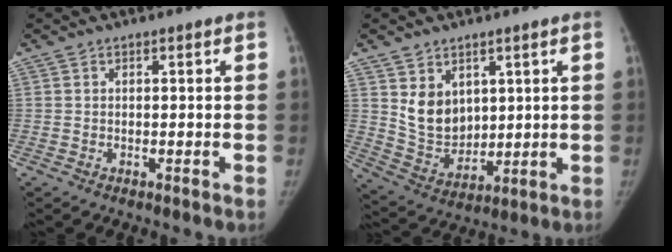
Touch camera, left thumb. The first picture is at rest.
{"total": 9.3, "force": [3.6, 7.0, 5.0], "torque": [-0.059, -0.035, 0.089]}